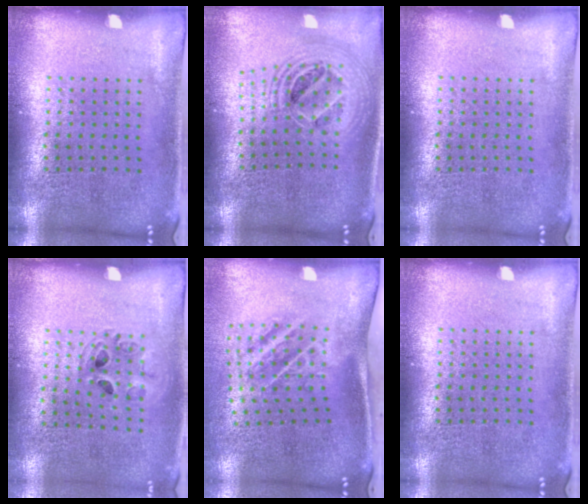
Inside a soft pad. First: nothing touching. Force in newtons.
{"total": 2.1, "press": 1.6, "slide": 1.4}
{"total": 0.0}
{"total": 0.9, "press": 0.9, "slide": 0.2}
{"total": 1.9, "press": 1.1, "slide": 1.6}
{"total": 0.0}